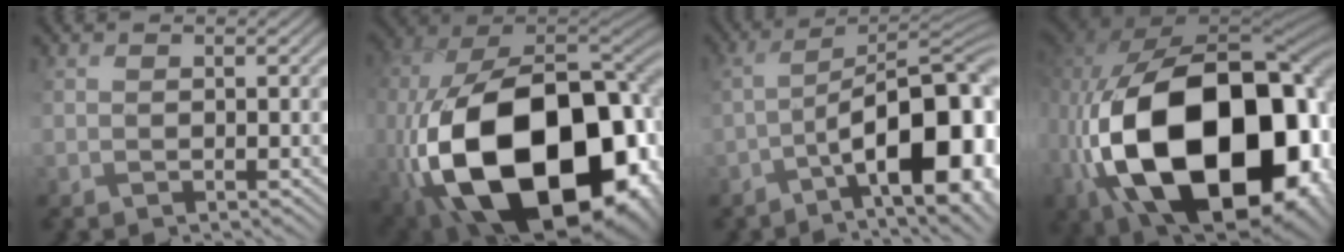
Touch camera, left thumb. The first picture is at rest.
{"total": 23.2, "force": [-6.0, 14.8, 16.8], "torque": [-0.379, -0.090, -0.030]}
{"total": 14.1, "force": [-5.5, 5.0, 12.0], "torque": [-0.165, 0.014, -0.065]}
{"total": 22.9, "force": [-3.5, 13.8, 17.9], "torque": [-0.395, -0.065, -0.011]}